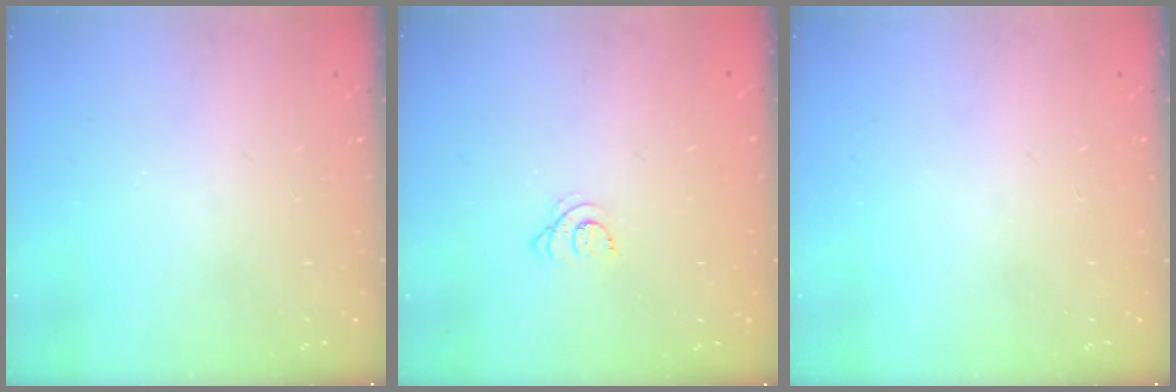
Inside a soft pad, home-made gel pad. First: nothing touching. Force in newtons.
{"total": 4.1, "press": 4.1, "slide": 0.5}
{"total": 0.0}